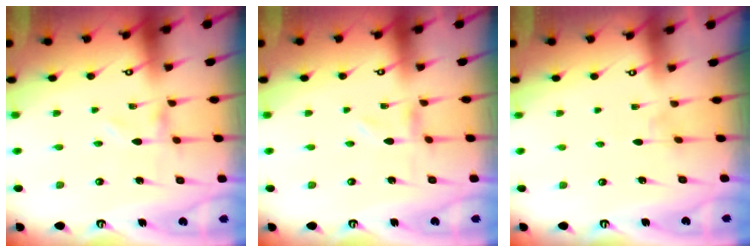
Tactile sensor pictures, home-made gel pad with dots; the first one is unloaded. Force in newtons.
{"total": 0.0}
{"total": 2.5, "press": 2.5, "slide": 0.2}